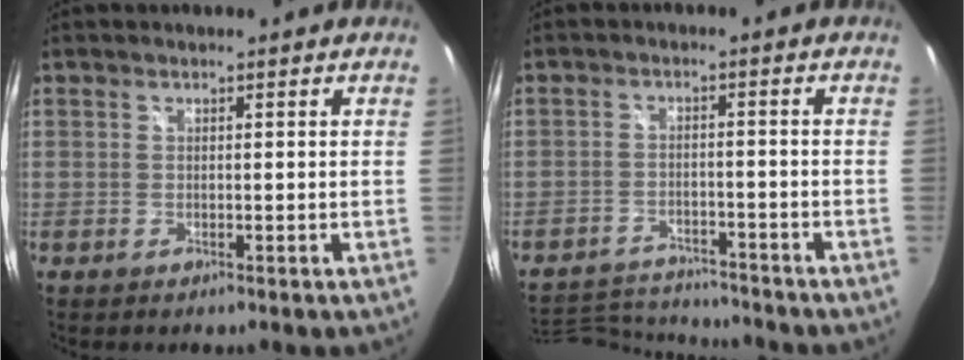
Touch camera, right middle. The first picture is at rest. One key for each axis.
{"total": 12.2, "fx": -11.6, "fy": 2.2, "fz": 3.3, "tx": -0.089, "ty": 0.006, "tz": -0.180}